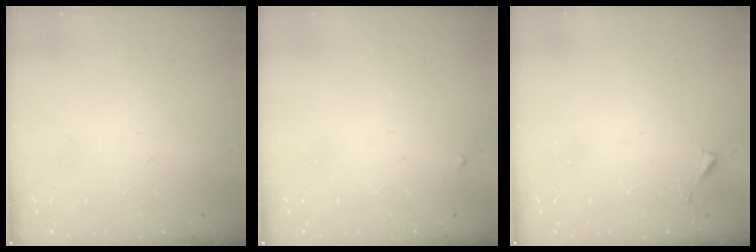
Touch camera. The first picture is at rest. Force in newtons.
{"total": 2.2, "press": 2.2, "slide": 0.1}
{"total": 3.2, "press": 3.2, "slide": 0.2}